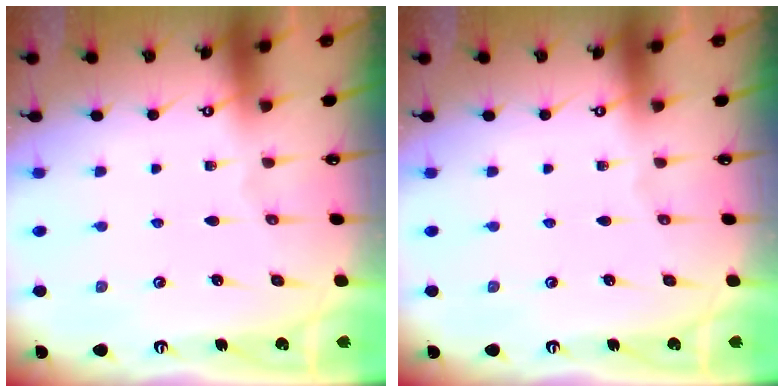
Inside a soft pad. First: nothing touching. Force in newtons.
{"total": 0.0}